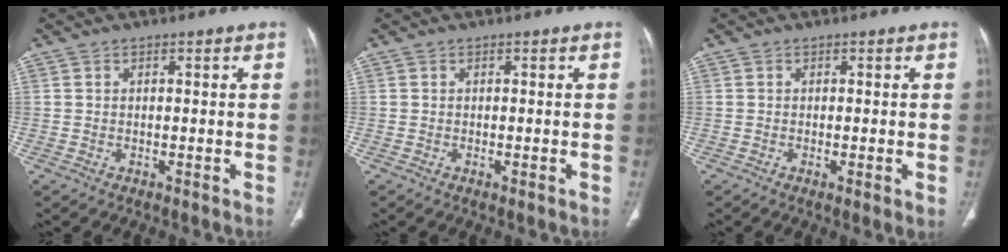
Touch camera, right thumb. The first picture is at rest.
{"total": 0.6, "force": [-0.2, 0.2, 0.5], "torque": [-0.012, -0.003, -0.003]}
{"total": 2.0, "force": [-0.4, 0.4, 1.9], "torque": [-0.041, -0.008, -0.008]}